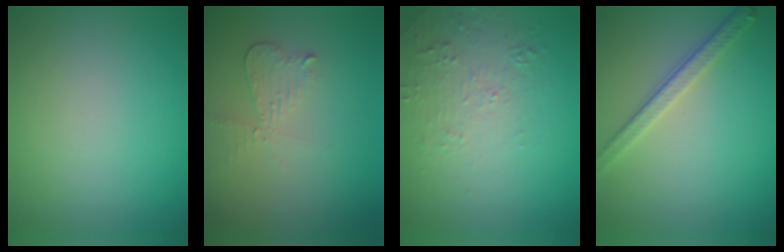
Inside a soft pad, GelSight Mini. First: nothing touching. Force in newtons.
{"total": 2.2, "press": 2.2, "slide": 0.2}
{"total": 2.2, "press": 1.3, "slide": 1.8}
{"total": 2.8, "press": 2.6, "slide": 1.0}